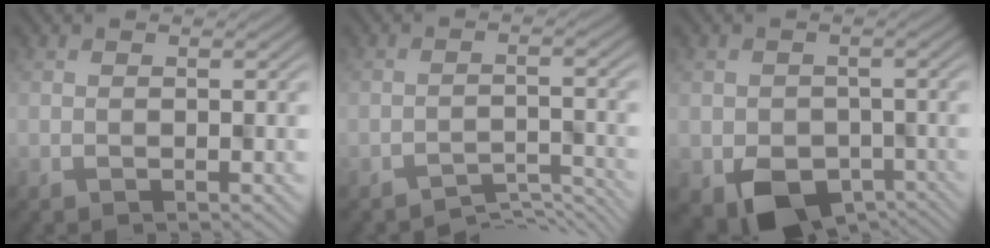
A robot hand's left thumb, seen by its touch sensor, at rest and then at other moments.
{"total": 3.9, "force": [-3.5, 1.0, 1.5], "torque": [-0.020, -0.003, -0.048]}
{"total": 7.5, "force": [-3.4, 5.5, 3.8], "torque": [-0.066, -0.036, -0.040]}